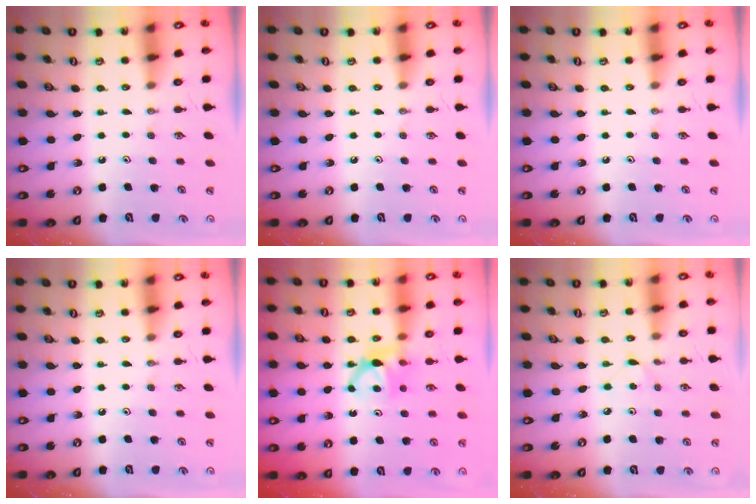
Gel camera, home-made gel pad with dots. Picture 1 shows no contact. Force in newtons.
{"total": 0.0}
{"total": 0.0}
{"total": 0.0}
{"total": 6.4, "press": 6.3, "slide": 0.4}
{"total": 2.7, "press": 2.7, "slide": 0.4}